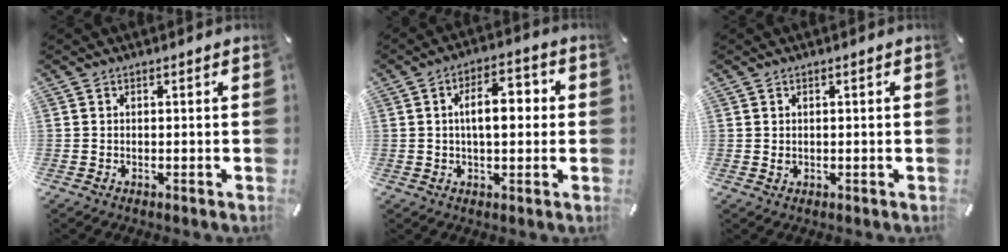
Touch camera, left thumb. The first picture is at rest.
{"total": 9.0, "force": [0.8, 4.8, 7.6], "torque": [-0.111, 0.007, 0.005]}
{"total": 0.6, "force": [0.1, 0.6, 0.2], "torque": [-0.006, 0.003, 0.001]}